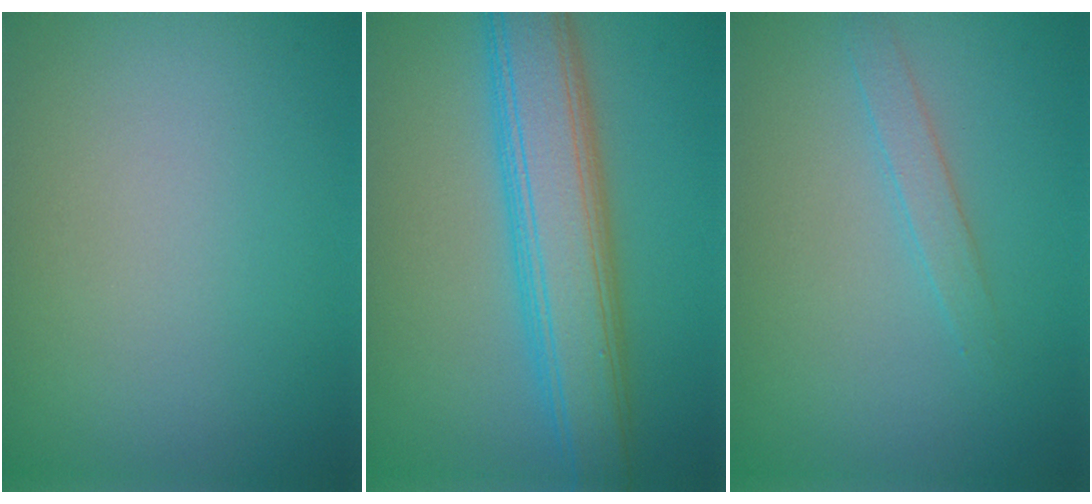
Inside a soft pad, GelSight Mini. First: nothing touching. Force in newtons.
{"total": 7.5, "press": 7.5, "slide": 0.4}
{"total": 1.5, "press": 1.5, "slide": 0.1}